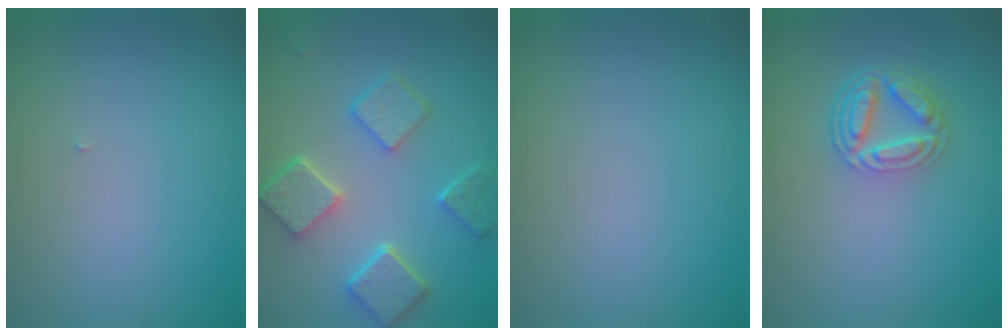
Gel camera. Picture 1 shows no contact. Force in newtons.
{"total": 5.5, "press": 4.5, "slide": 3.3}
{"total": 0.0}
{"total": 4.3, "press": 3.3, "slide": 2.8}